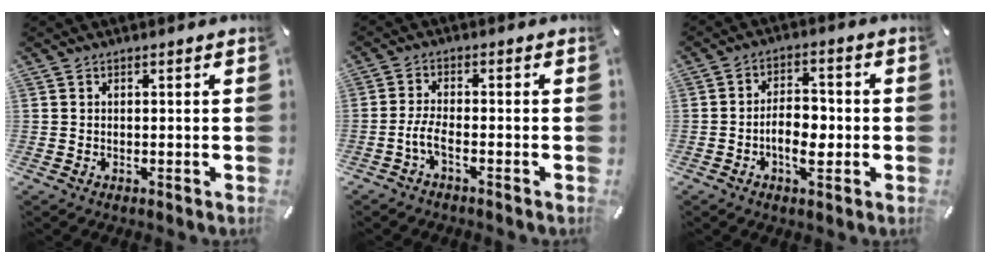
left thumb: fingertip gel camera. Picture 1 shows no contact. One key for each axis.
{"total": 4.0, "fx": -2.0, "fy": 1.0, "fz": 3.3, "tx": -0.079, "ty": -0.002, "tz": -0.040}
{"total": 7.2, "fx": -2.0, "fy": 4.2, "fz": 5.5, "tx": -0.091, "ty": 0.011, "tz": -0.036}